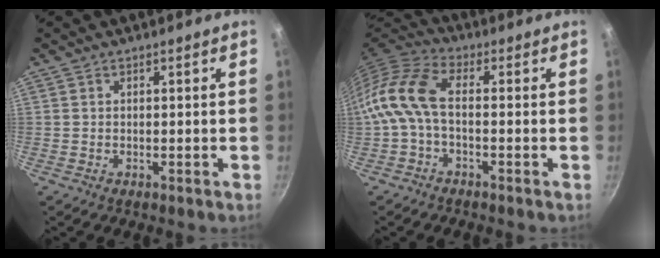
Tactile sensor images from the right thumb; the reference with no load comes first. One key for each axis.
{"total": 10.0, "fx": -1.5, "fy": 5.2, "fz": 8.4, "tx": -0.182, "ty": 0.033, "tz": -0.050}